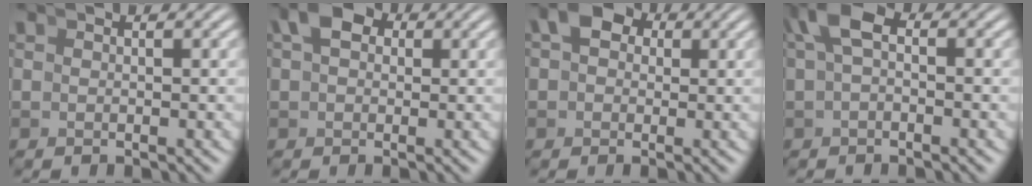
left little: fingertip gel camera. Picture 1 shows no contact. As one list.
[{"total": 4.4, "force": [1.8, 2.9, 2.7], "torque": [-0.052, 0.008, 0.026]}, {"total": 6.0, "force": [2.2, 4.5, 3.3], "torque": [-0.046, 0.016, 0.022]}, {"total": 4.1, "force": [1.1, 2.1, 3.3], "torque": [-0.077, 0.006, 0.019]}]